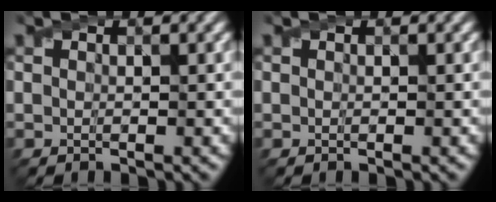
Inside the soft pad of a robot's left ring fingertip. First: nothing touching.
{"total": 0.0}